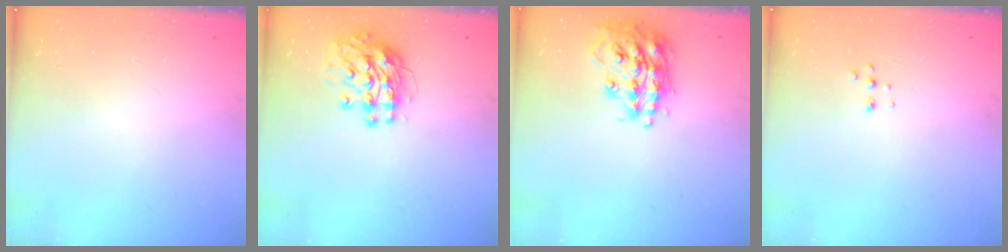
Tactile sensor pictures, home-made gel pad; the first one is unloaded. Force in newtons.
{"total": 10.8, "press": 10.8, "slide": 0.8}
{"total": 17.7, "press": 17.6, "slide": 1.3}
{"total": 3.9, "press": 3.9, "slide": 0.6}